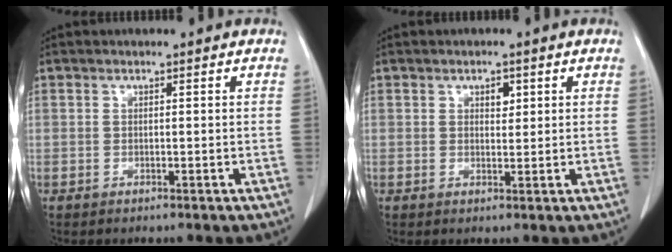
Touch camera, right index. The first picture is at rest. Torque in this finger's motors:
{"motor_torque": [0.12, -0.06, 0.01, 0.03]}